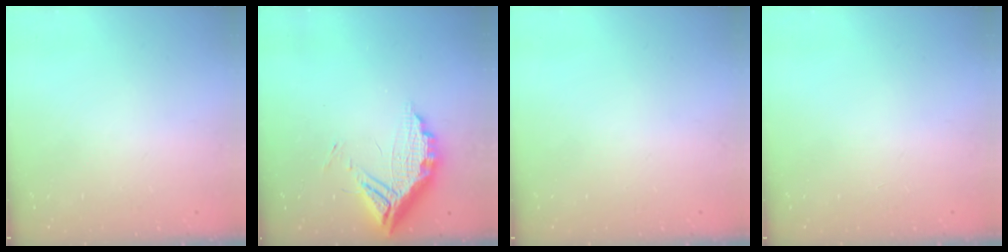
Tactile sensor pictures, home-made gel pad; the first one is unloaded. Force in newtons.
{"total": 13.0, "press": 12.9, "slide": 1.5}
{"total": 0.0}
{"total": 0.0}